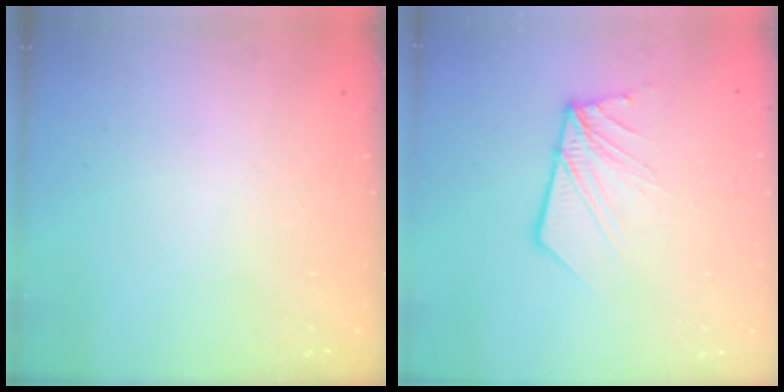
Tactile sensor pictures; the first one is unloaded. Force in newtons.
{"total": 9.9, "press": 9.8, "slide": 1.2}